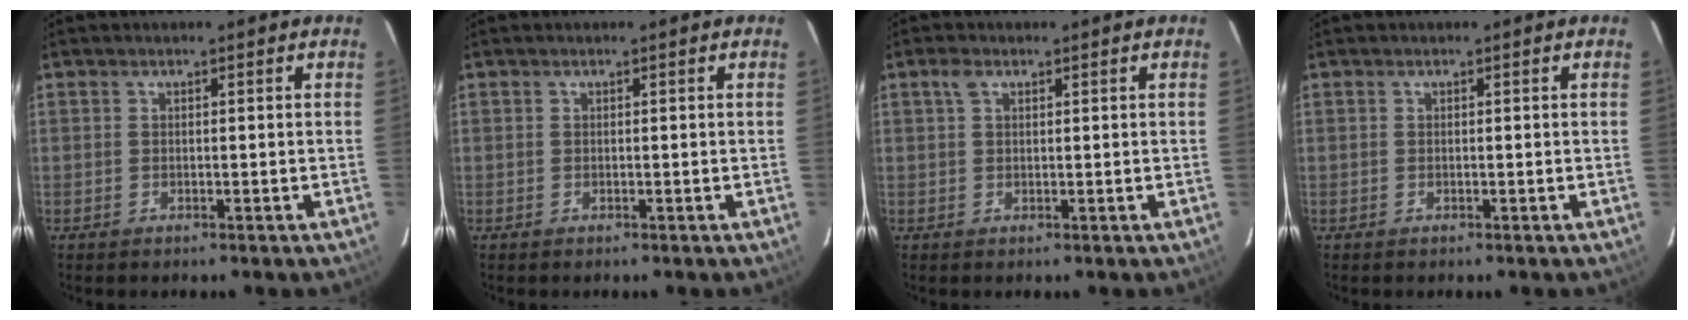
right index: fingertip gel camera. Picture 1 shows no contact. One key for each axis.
{"total": 0.0}
{"total": 1.9, "fx": 0.9, "fy": 1.2, "fz": 1.2, "tx": -0.025, "ty": 0.008, "tz": 0.017}
{"total": 0.0}